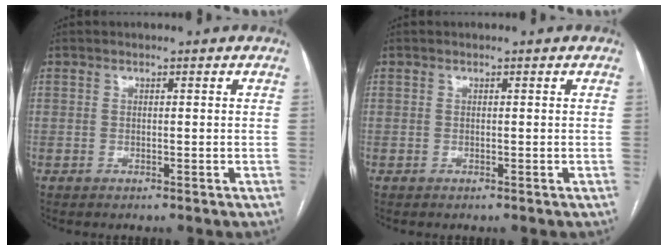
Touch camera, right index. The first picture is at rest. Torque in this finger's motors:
{"motor_torque": [0.00, 0.00, 0.00, 0.00]}